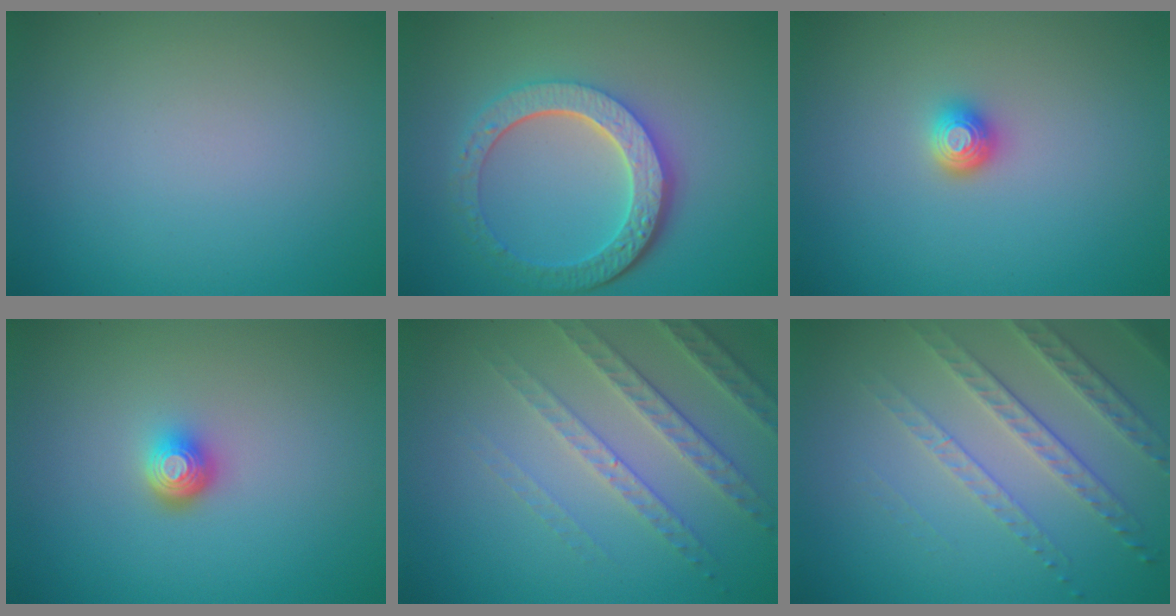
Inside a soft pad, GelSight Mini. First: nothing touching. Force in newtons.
{"total": 6.1, "press": 4.6, "slide": 4.1}
{"total": 1.5, "press": 1.3, "slide": 0.8}
{"total": 2.1, "press": 1.5, "slide": 1.5}
{"total": 3.6, "press": 3.5, "slide": 0.5}
{"total": 3.4, "press": 3.2, "slide": 1.3}